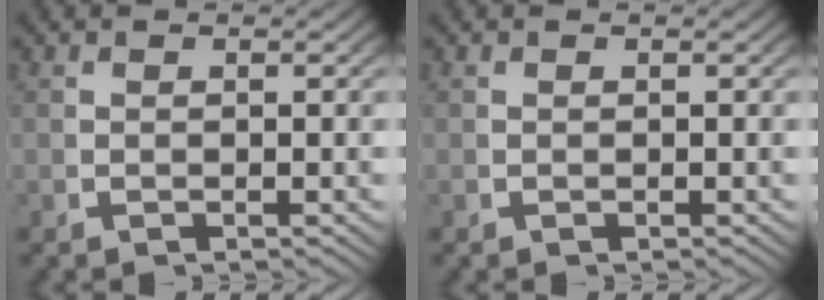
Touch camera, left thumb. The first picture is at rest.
{"total": 0.0}